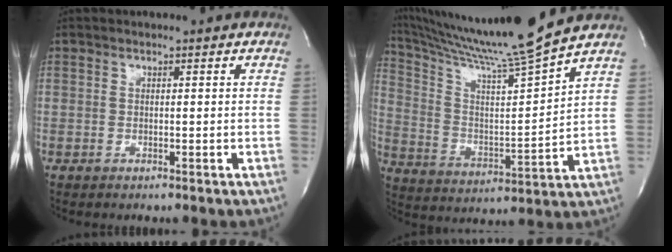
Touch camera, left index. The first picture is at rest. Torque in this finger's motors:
{"motor_torque": [-0.01, -0.06, 0.37, 0.12]}